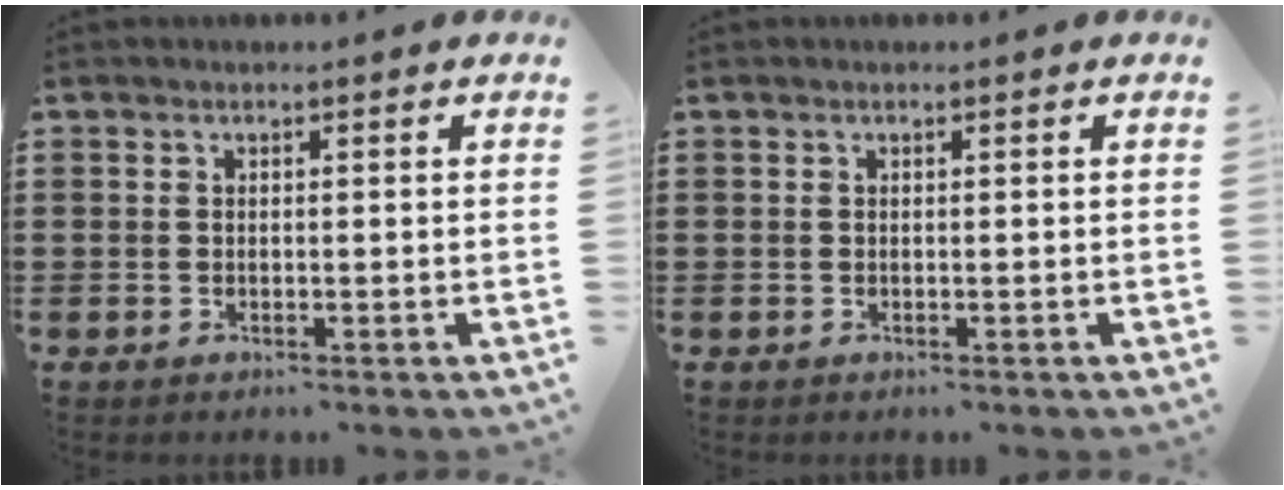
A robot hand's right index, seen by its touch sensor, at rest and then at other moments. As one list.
[{"total": 0.0}]